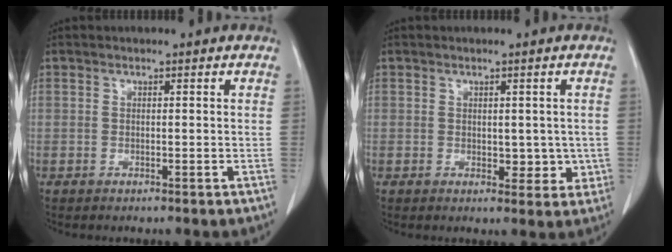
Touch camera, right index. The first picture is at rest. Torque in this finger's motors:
{"motor_torque": [0.05, 0.17, 0.03, 0.01]}